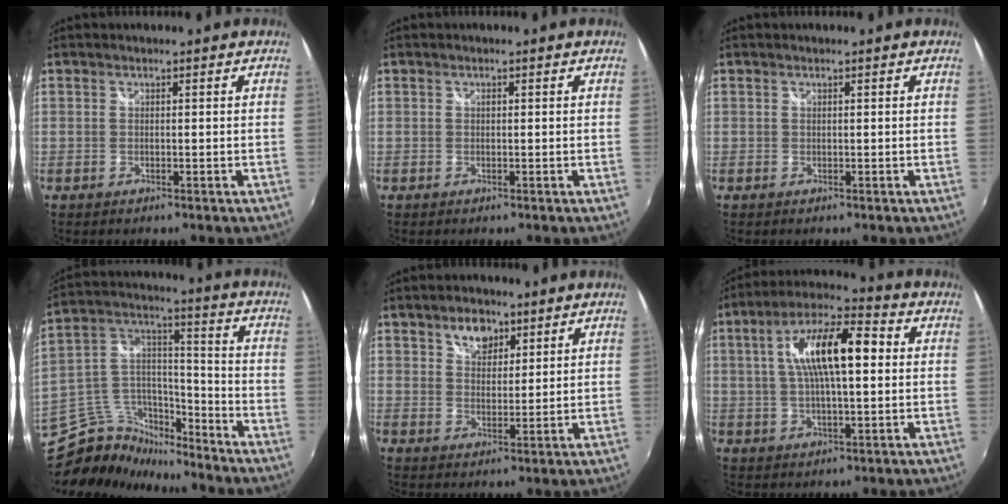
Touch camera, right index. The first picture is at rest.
{"total": 0.0}
{"total": 0.0}
{"total": 16.4, "force": [-13.0, 7.2, 7.1], "torque": [-0.161, 0.031, -0.227]}
{"total": 5.6, "force": [3.4, 3.5, 2.7], "torque": [-0.033, 0.008, 0.061]}
{"total": 14.0, "force": [2.4, 4.3, 13.1], "torque": [-0.234, 0.024, 0.036]}